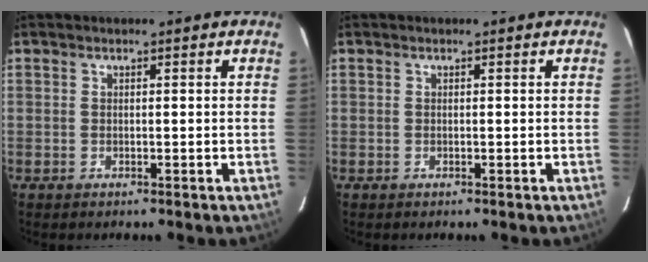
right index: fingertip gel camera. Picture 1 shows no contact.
{"total": 0.0}